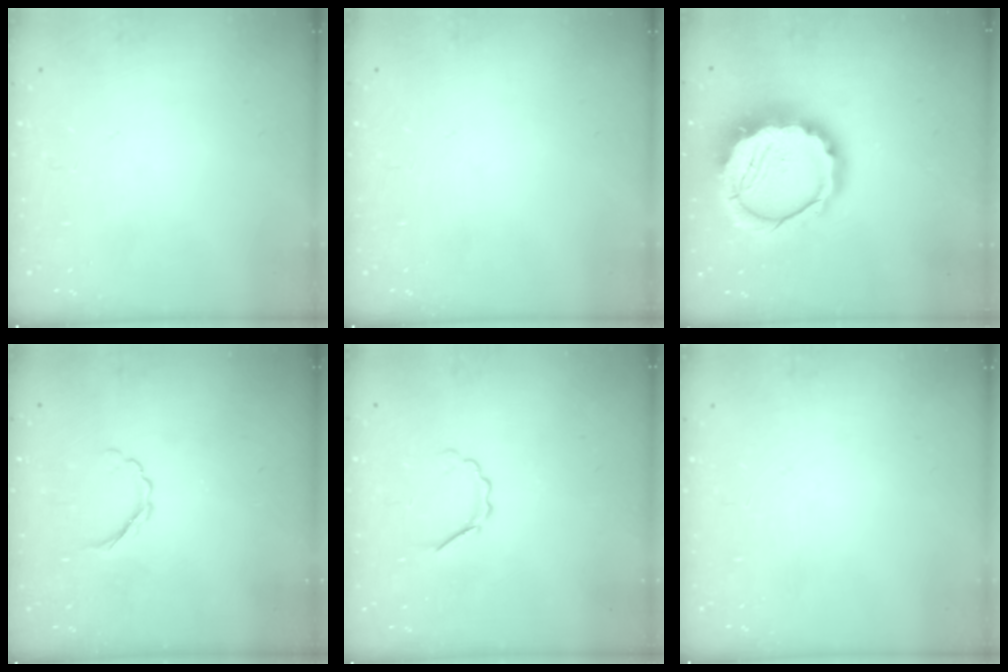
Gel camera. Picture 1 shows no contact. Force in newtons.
{"total": 0.0}
{"total": 16.1, "press": 15.6, "slide": 3.7}
{"total": 2.7, "press": 2.6, "slide": 0.7}
{"total": 4.3, "press": 4.0, "slide": 1.4}
{"total": 0.0}